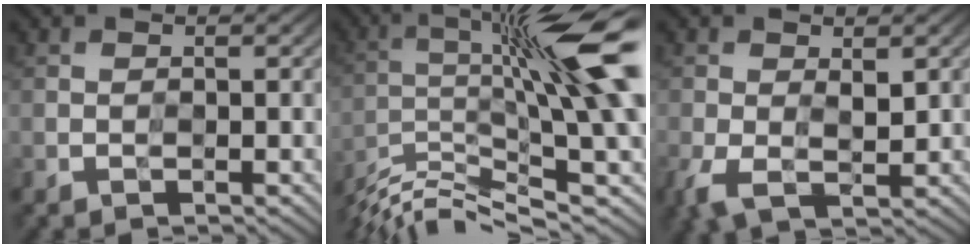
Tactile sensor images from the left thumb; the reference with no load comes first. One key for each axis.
{"total": 15.5, "fx": -2.0, "fy": 3.1, "fz": 15.0, "tx": -0.252, "ty": -0.012, "tz": -0.036}
{"total": 4.8, "fx": -0.4, "fy": 2.7, "fz": 3.9, "tx": -0.097, "ty": -0.011, "tz": -0.007}